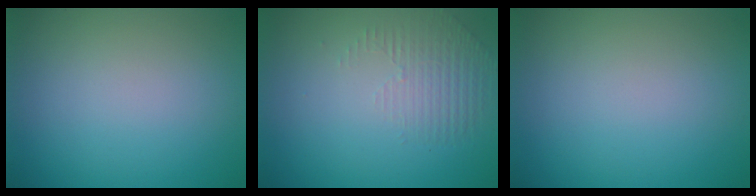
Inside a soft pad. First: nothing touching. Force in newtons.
{"total": 1.3, "press": 0.5, "slide": 1.2}
{"total": 0.0}